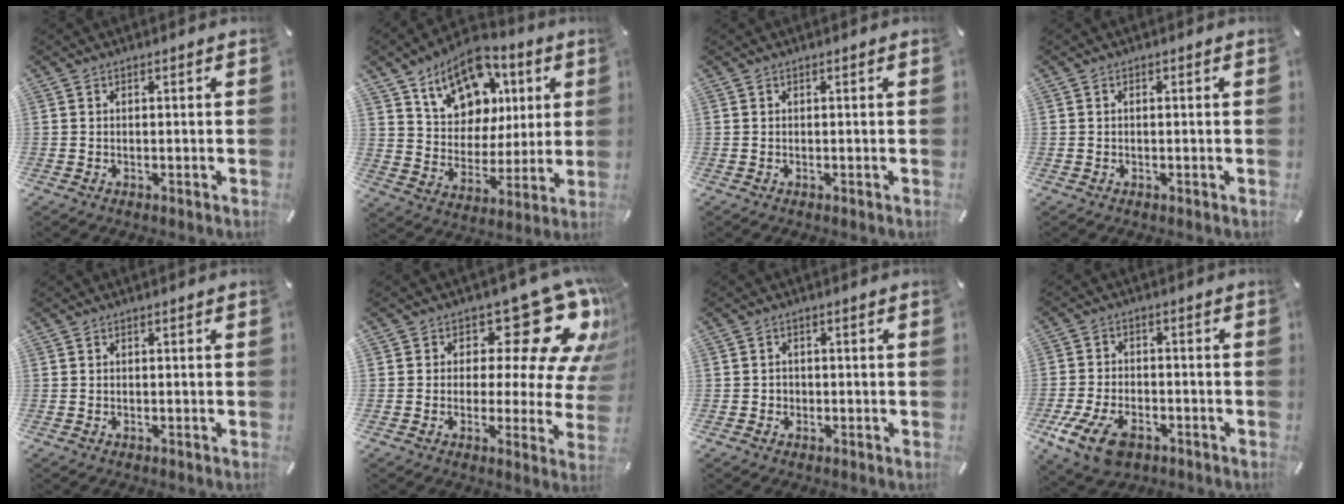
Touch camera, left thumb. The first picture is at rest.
{"total": 14.7, "force": [8.3, 10.8, 5.4], "torque": [-0.087, -0.048, 0.157]}
{"total": 0.0}
{"total": 0.0}
{"total": 0.0}
{"total": 19.0, "force": [10.1, 9.1, 13.2], "torque": [-0.170, -0.074, 0.163]}
{"total": 1.7, "force": [-0.5, 1.6, 0.1], "torque": [-0.004, 0.008, -0.015]}
{"total": 10.4, "force": [-5.4, 6.3, 6.2], "torque": [-0.146, 0.015, -0.099]}